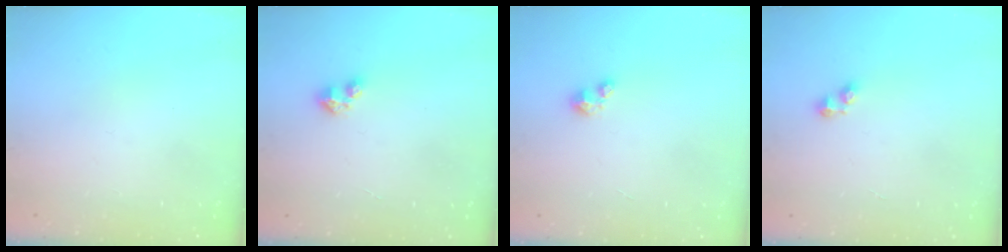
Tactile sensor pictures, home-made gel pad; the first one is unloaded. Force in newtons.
{"total": 2.7, "press": 2.7, "slide": 0.3}
{"total": 2.5, "press": 2.5, "slide": 0.3}
{"total": 2.8, "press": 2.8, "slide": 0.4}